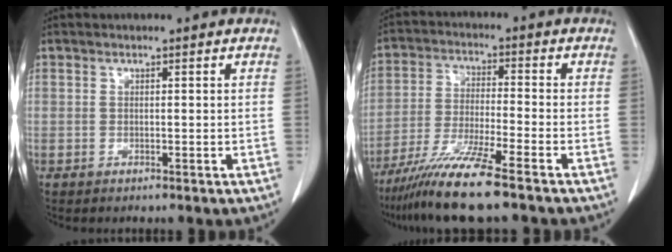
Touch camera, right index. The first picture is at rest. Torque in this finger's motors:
{"motor_torque": [1.23, -0.81, 0.56, 0.12]}